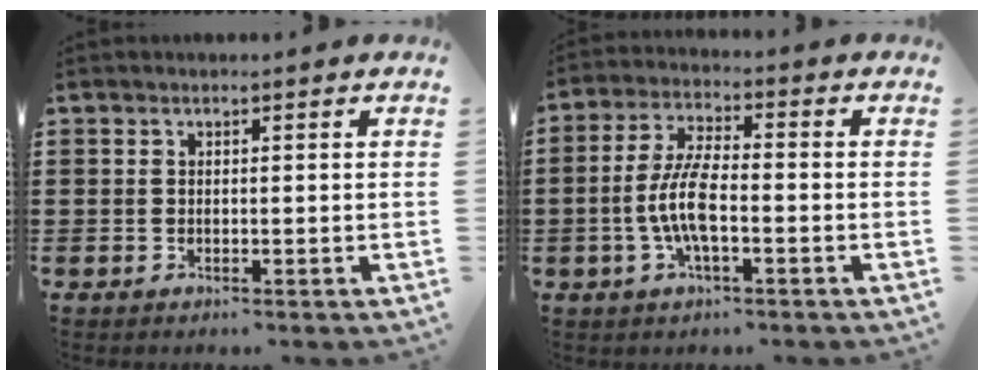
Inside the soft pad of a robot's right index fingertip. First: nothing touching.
{"total": 7.3, "force": [-1.7, 2.4, 6.6], "torque": [-0.155, -0.008, -0.040]}